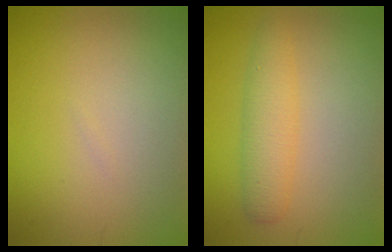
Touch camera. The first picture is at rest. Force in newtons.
{"total": 2.9, "press": 2.9, "slide": 0.1}